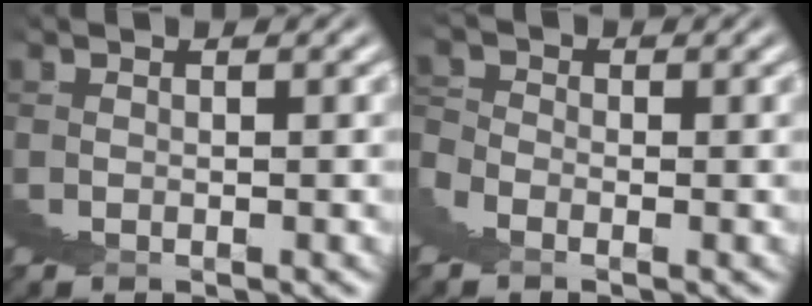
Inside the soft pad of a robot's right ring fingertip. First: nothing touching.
{"total": 4.1, "force": [3.0, 2.5, 1.3], "torque": [-0.010, 0.018, 0.036]}